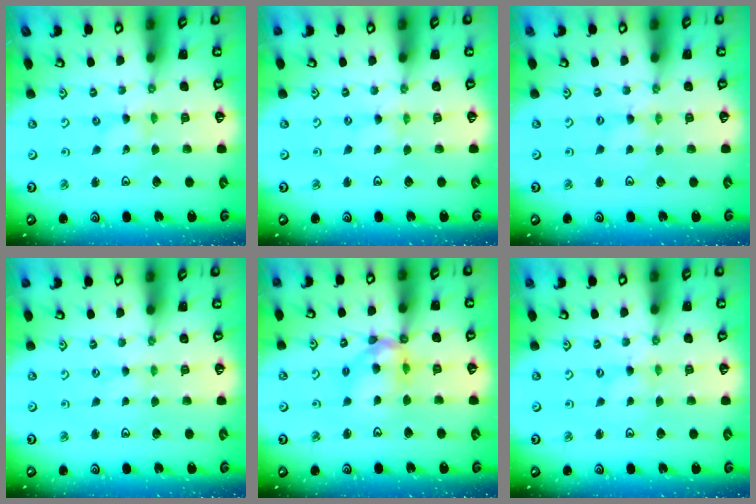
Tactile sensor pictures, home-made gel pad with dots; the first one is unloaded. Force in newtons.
{"total": 0.0}
{"total": 0.0}
{"total": 0.0}
{"total": 11.7, "press": 11.6, "slide": 1.2}
{"total": 0.0}